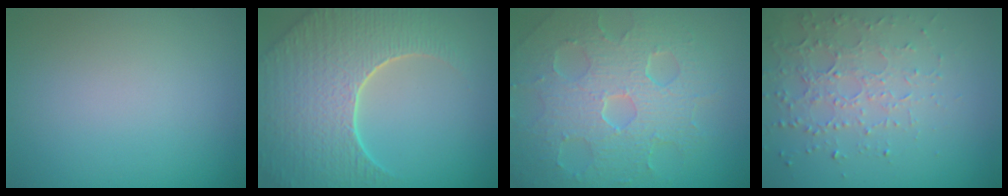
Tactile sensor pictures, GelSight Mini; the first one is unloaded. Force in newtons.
{"total": 8.8, "press": 6.1, "slide": 6.4}
{"total": 8.1, "press": 5.7, "slide": 5.7}
{"total": 3.5, "press": 3.0, "slide": 1.7}